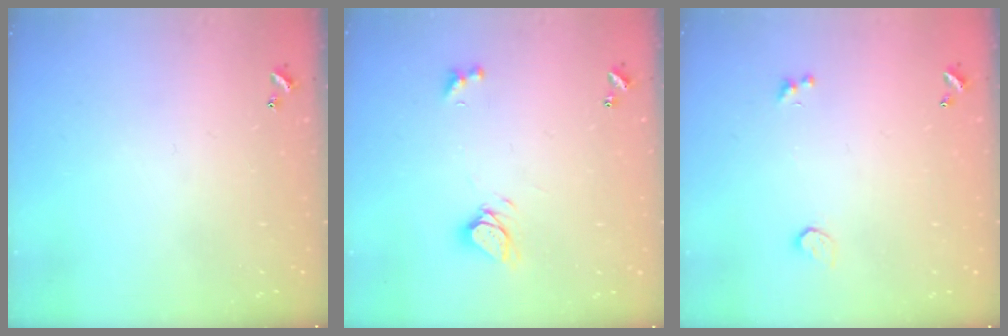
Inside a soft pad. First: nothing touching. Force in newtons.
{"total": 6.1, "press": 6.0, "slide": 0.8}
{"total": 0.9, "press": 0.7, "slide": 0.5}